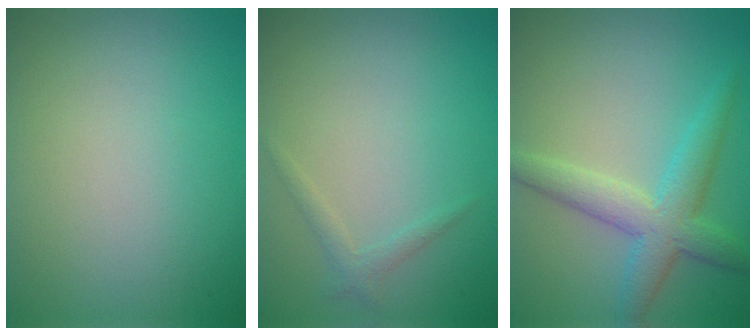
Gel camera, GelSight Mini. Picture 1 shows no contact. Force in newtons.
{"total": 1.1, "press": 1.1, "slide": 0.1}
{"total": 4.6, "press": 4.6, "slide": 0.1}